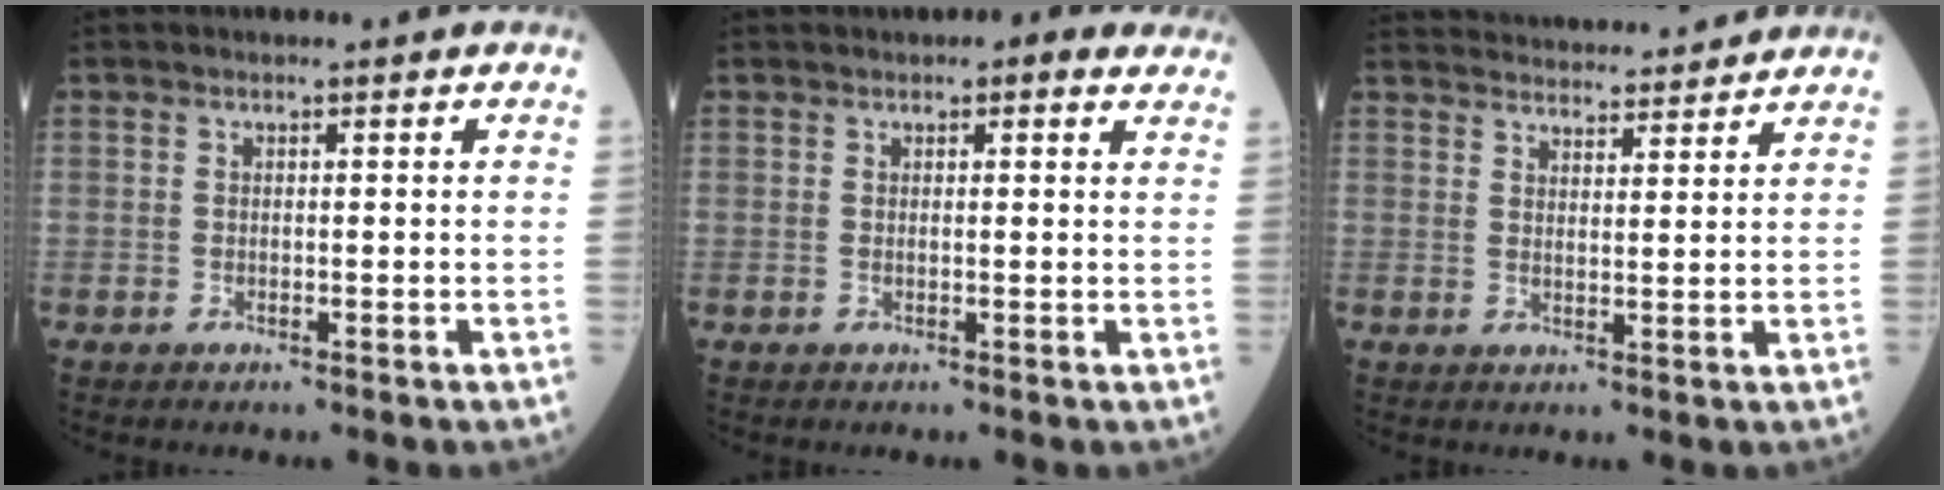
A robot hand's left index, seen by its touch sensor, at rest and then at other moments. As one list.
[{"total": 3.5, "force": [2.7, 1.2, 2.0], "torque": [-0.022, 0.018, 0.030]}, {"total": 15.6, "force": [15.1, 2.1, 3.5], "torque": [-0.052, 0.033, 0.215]}]